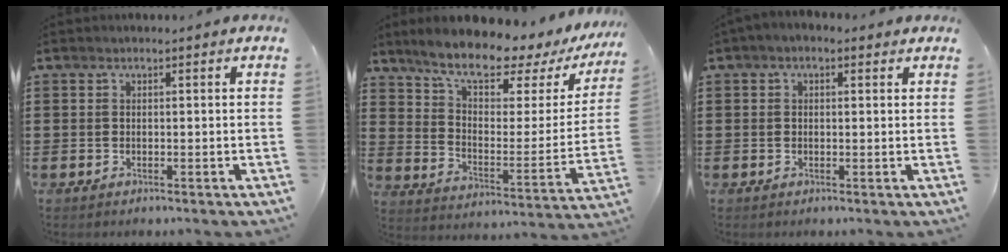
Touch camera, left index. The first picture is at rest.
{"total": 9.3, "force": [7.8, 2.1, 4.6], "torque": [-0.103, -0.055, 0.127]}
{"total": 1.3, "force": [0.1, 0.9, 0.9], "torque": [-0.018, 0.008, 0.000]}